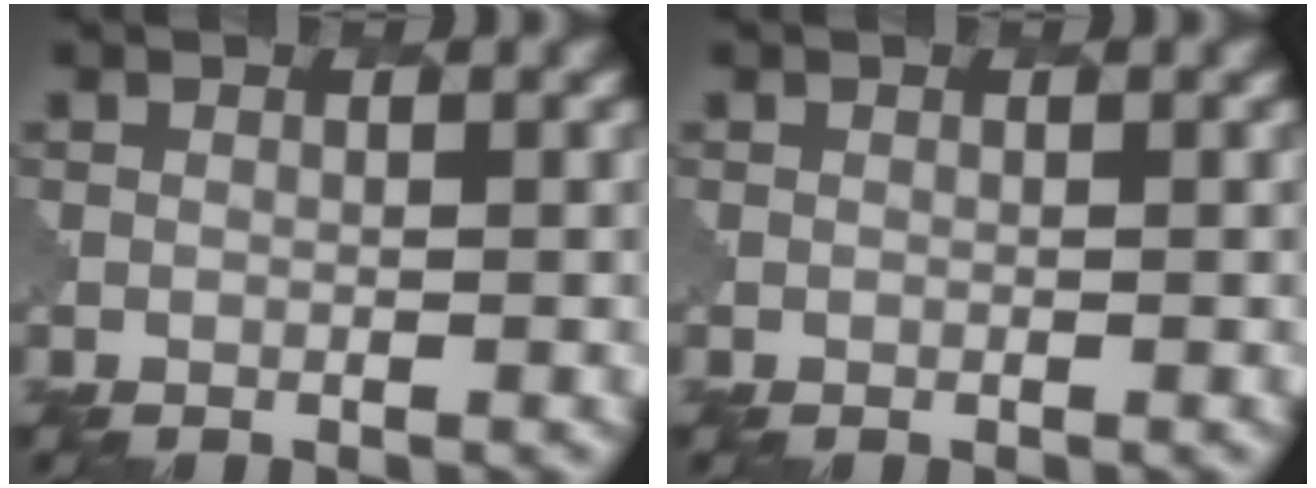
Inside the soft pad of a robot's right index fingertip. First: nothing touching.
{"total": 0.0}